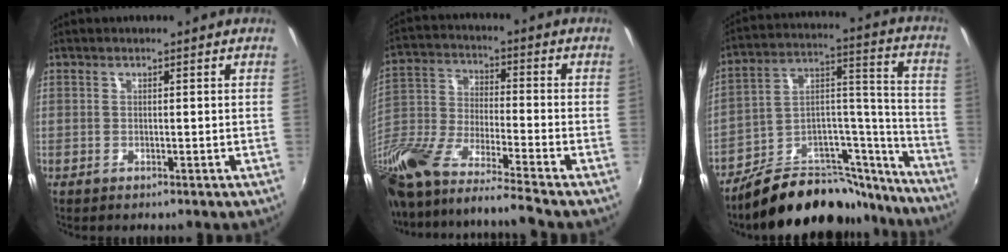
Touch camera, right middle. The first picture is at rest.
{"total": 21.0, "force": [-15.1, 3.4, 14.3], "torque": [-0.282, -0.051, -0.287]}
{"total": 23.1, "force": [-18.8, 9.6, 9.4], "torque": [-0.123, 0.076, -0.271]}